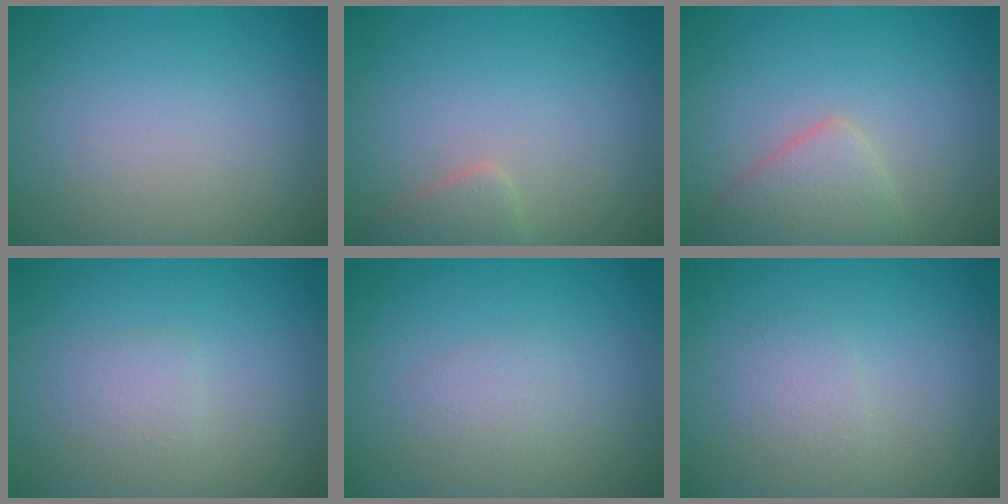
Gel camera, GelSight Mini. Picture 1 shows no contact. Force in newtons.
{"total": 1.6, "press": 1.6, "slide": 0.0}
{"total": 3.2, "press": 3.2, "slide": 0.1}
{"total": 1.3, "press": 1.3, "slide": 0.1}
{"total": 1.4, "press": 1.4, "slide": 0.0}
{"total": 1.4, "press": 1.4, "slide": 0.0}